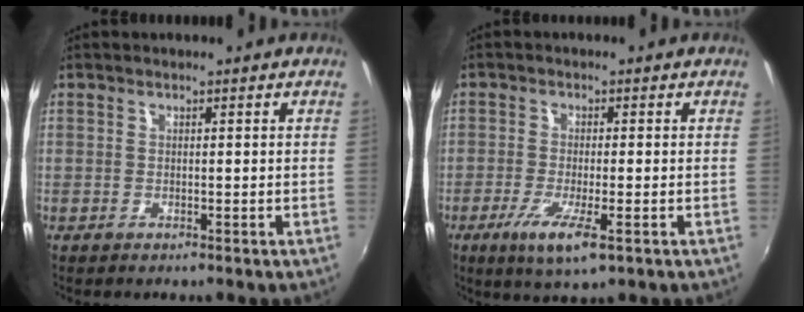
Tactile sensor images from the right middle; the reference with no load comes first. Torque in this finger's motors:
{"motor_torque": [1.35, -0.78, 0.45, 0.12]}